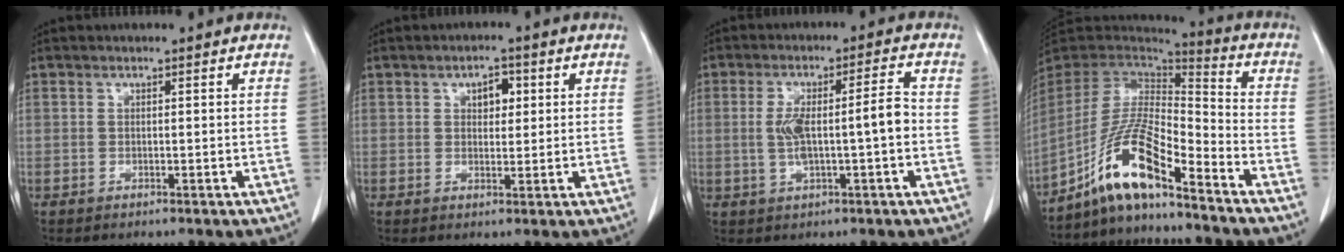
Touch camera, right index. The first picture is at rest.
{"total": 3.2, "force": [1.1, 1.8, 2.4], "torque": [-0.033, 0.005, 0.017]}
{"total": 7.6, "force": [-0.6, 1.2, 7.5], "torque": [-0.137, 0.019, -0.003]}
{"total": 12.6, "force": [-8.6, 1.5, 9.1], "torque": [-0.183, 0.007, -0.162]}